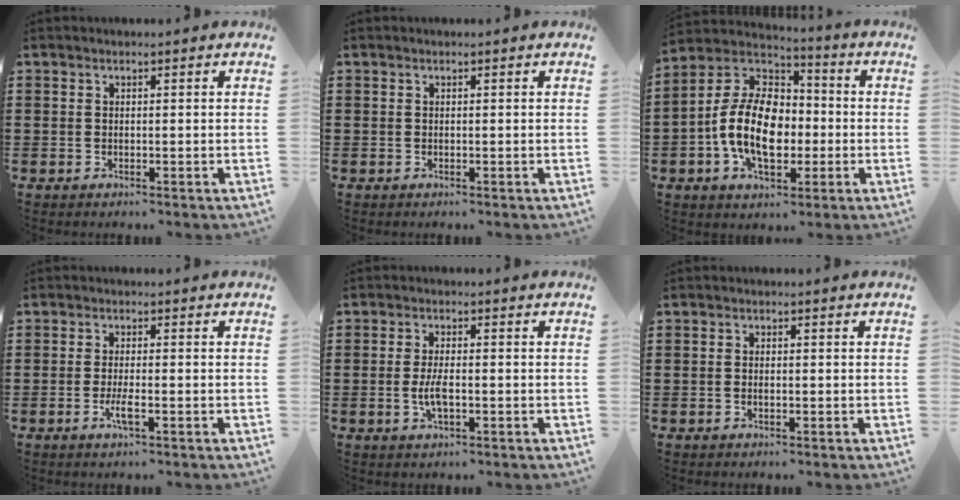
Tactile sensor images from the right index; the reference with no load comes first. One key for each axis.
{"total": 0.0}
{"total": 13.6, "fx": -2.3, "fy": 8.4, "fz": 10.5, "tx": -0.241, "ty": 0.010, "tz": -0.044}
{"total": 2.9, "fx": -1.1, "fy": 0.2, "fz": 2.7, "tx": -0.059, "ty": -0.008, "tz": -0.024}
{"total": 3.6, "fx": -0.7, "fy": 1.1, "fz": 3.4, "tx": -0.074, "ty": -0.005, "tz": -0.016}
{"total": 0.9, "fx": -0.3, "fy": 0.3, "fz": 0.8, "tx": -0.016, "ty": -0.002, "tz": -0.004}